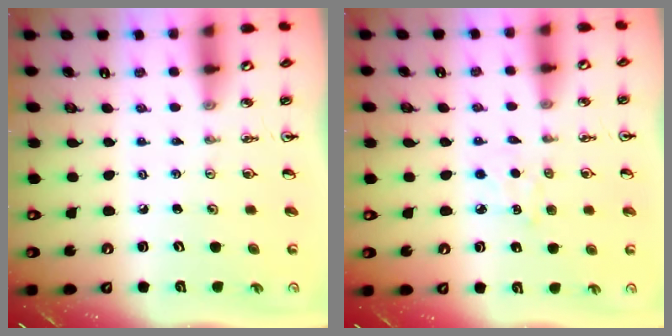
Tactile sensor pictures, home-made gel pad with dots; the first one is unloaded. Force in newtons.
{"total": 4.3, "press": 4.2, "slide": 0.6}